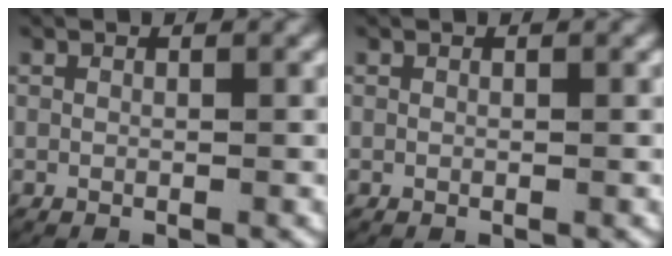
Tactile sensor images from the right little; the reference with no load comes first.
{"total": 0.0}